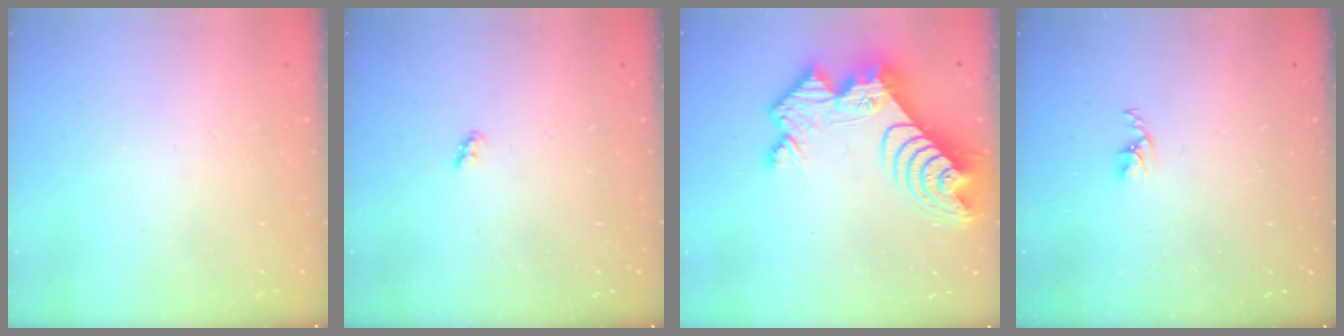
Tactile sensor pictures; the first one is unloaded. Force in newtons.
{"total": 2.5, "press": 2.5, "slide": 0.3}
{"total": 18.7, "press": 18.6, "slide": 1.6}
{"total": 2.5, "press": 2.5, "slide": 0.4}